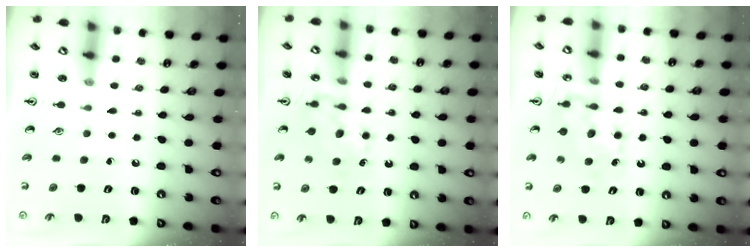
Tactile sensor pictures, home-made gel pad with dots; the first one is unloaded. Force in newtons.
{"total": 7.7, "press": 7.6, "slide": 0.8}
{"total": 8.0, "press": 8.0, "slide": 0.3}